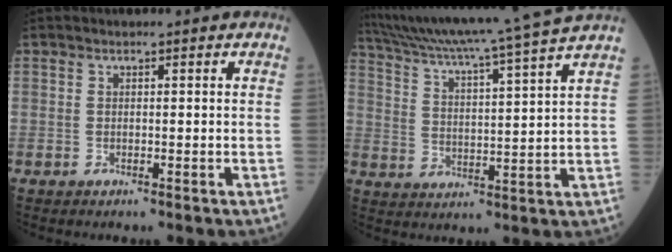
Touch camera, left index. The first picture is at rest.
{"total": 18.6, "force": [16.2, -2.9, 8.6], "torque": [-0.155, -0.026, 0.237]}